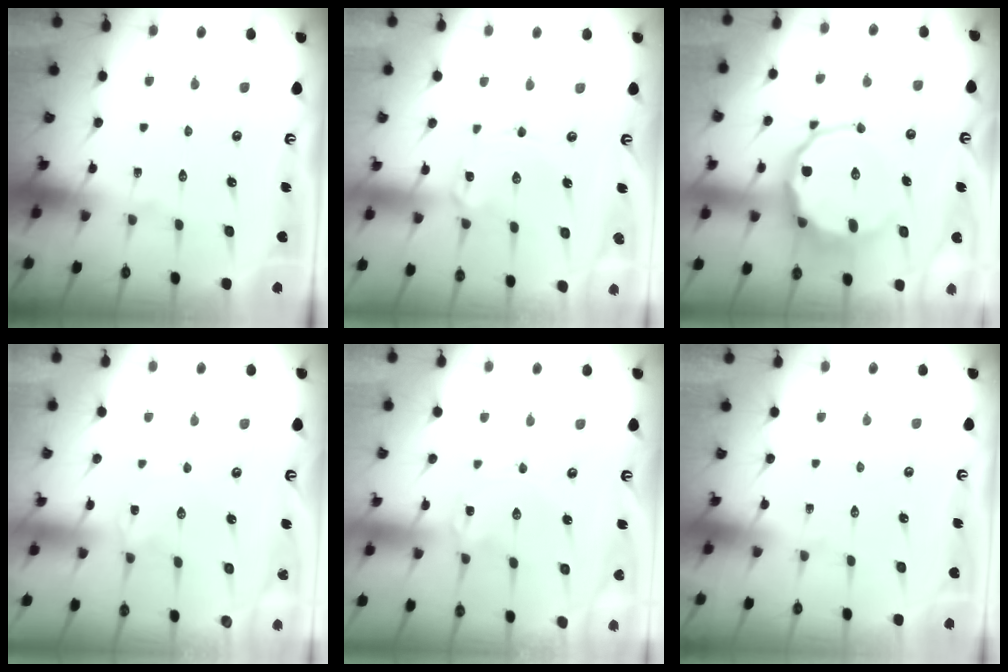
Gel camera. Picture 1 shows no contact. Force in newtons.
{"total": 2.1, "press": 2.1, "slide": 0.4}
{"total": 11.1, "press": 10.6, "slide": 3.3}
{"total": 2.1, "press": 2.1, "slide": 0.4}
{"total": 0.6, "press": 0.6, "slide": 0.1}
{"total": 0.0}